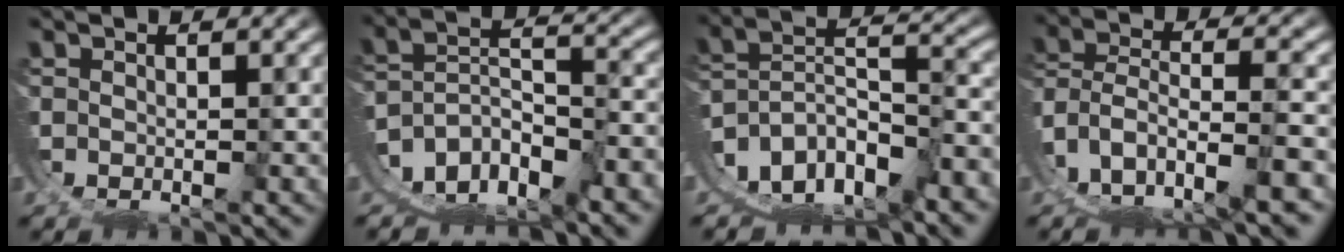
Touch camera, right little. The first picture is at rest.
{"total": 12.6, "force": [-6.1, 10.0, 4.6], "torque": [-0.103, -0.045, -0.100]}
{"total": 14.0, "force": [-6.8, 10.7, 6.0], "torque": [-0.131, -0.049, -0.108]}
{"total": 10.0, "force": [-4.7, 7.2, 5.2], "torque": [-0.125, -0.057, -0.054]}